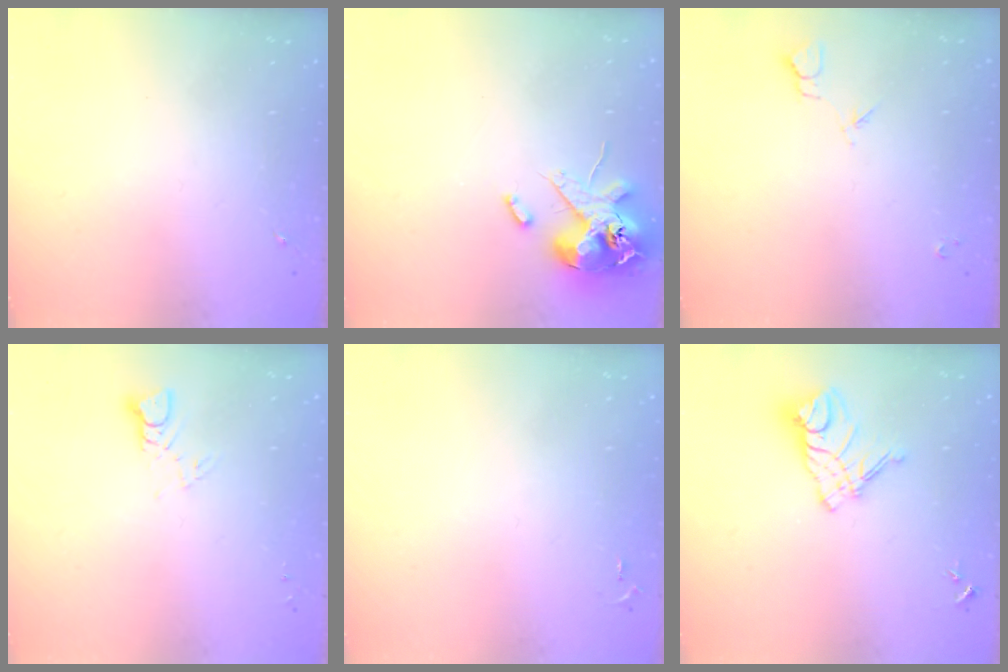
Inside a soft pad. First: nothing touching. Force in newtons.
{"total": 14.1, "press": 13.9, "slide": 2.5}
{"total": 3.9, "press": 3.9, "slide": 0.7}
{"total": 2.9, "press": 2.9, "slide": 0.2}
{"total": 2.6, "press": 2.6, "slide": 0.4}
{"total": 12.6, "press": 12.5, "slide": 1.3}